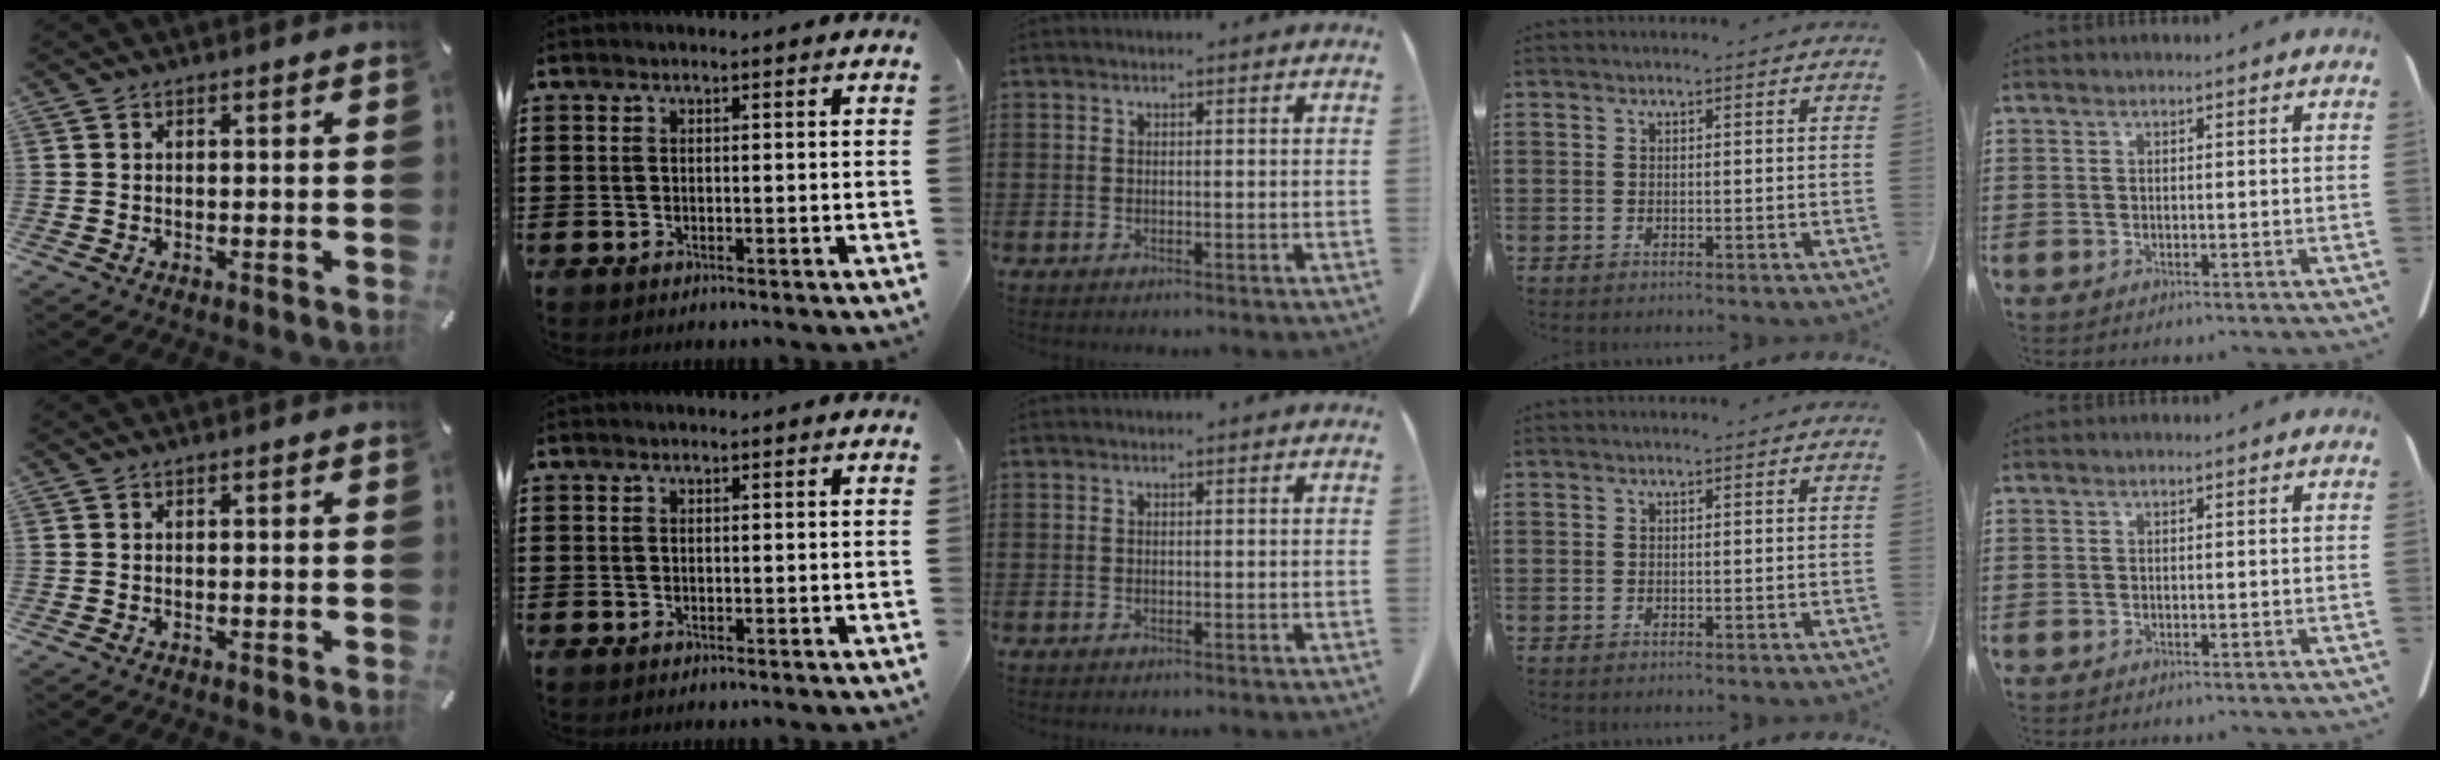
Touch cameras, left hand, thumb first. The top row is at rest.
{"thumb": {"total": 0.5, "force": [-0.1, 0.0, 0.5], "torque": [-0.007, -0.003, -0.002]}}